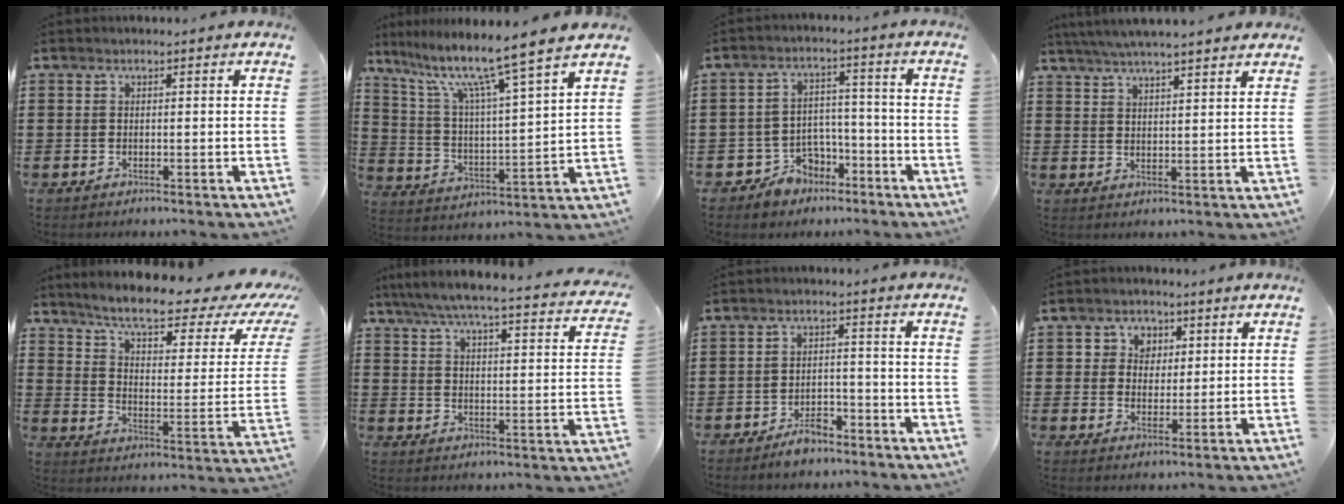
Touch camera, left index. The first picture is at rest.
{"total": 10.0, "force": [8.1, -0.7, 5.8], "torque": [-0.144, -0.056, 0.128]}
{"total": 5.2, "force": [-3.9, 3.4, 0.7], "torque": [-0.029, 0.013, -0.078]}
{"total": 4.6, "force": [4.3, -0.2, 1.7], "torque": [-0.045, -0.013, 0.076]}
{"total": 8.5, "force": [6.6, 1.0, 5.3], "torque": [-0.110, -0.042, 0.106]}
{"total": 5.5, "force": [4.7, -0.2, 2.8], "torque": [-0.075, -0.035, 0.073]}
{"total": 3.8, "force": [-3.2, 1.4, 1.3], "torque": [-0.023, 0.012, -0.063]}
{"total": 3.7, "force": [1.6, 3.3, 0.5], "torque": [-0.021, 0.011, 0.025]}